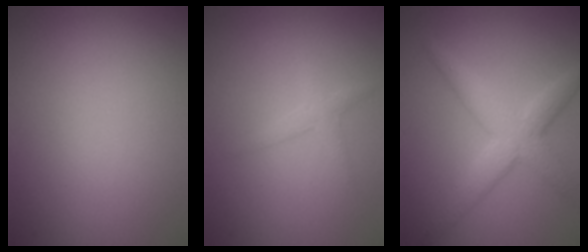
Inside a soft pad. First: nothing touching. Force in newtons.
{"total": 1.3, "press": 1.3, "slide": 0.0}
{"total": 4.3, "press": 4.3, "slide": 0.1}